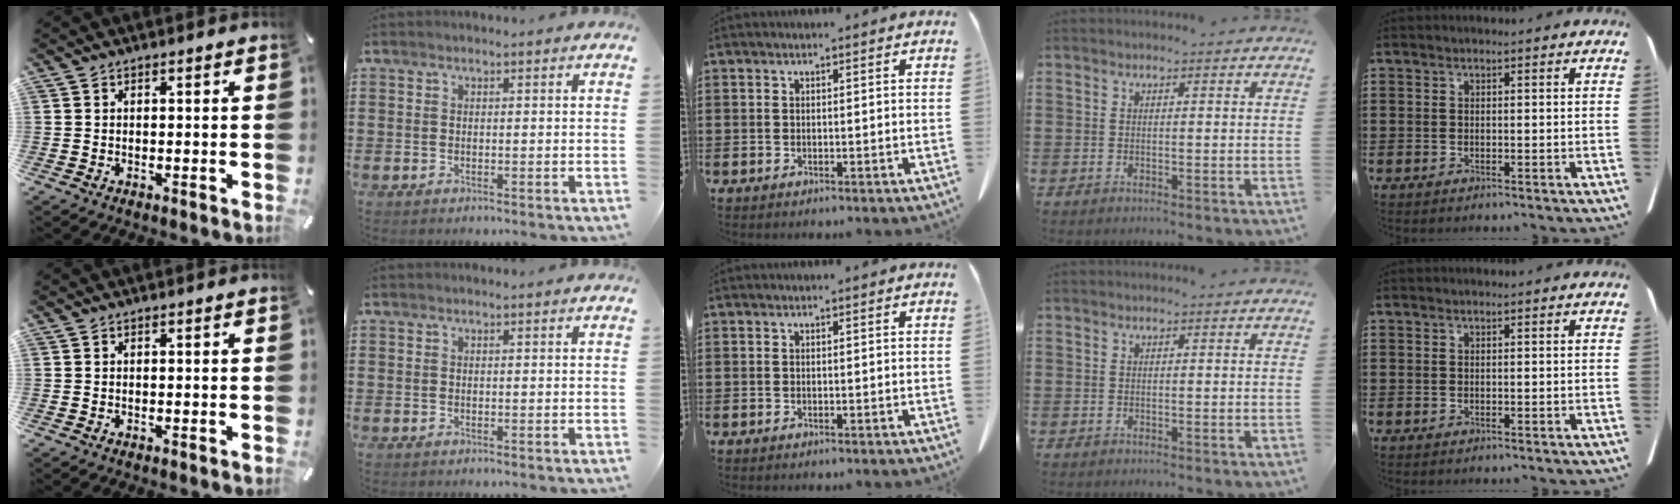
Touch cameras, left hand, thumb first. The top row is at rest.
{}